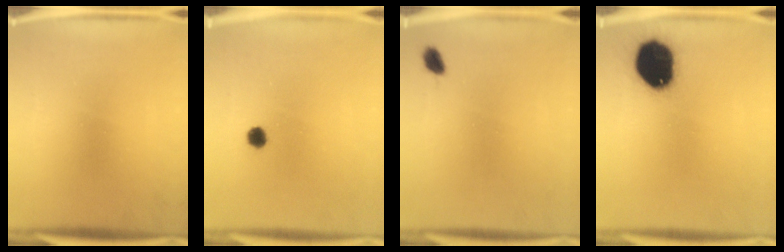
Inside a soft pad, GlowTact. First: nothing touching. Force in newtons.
{"total": 1.8}
{"total": 1.9}
{"total": 17.2}